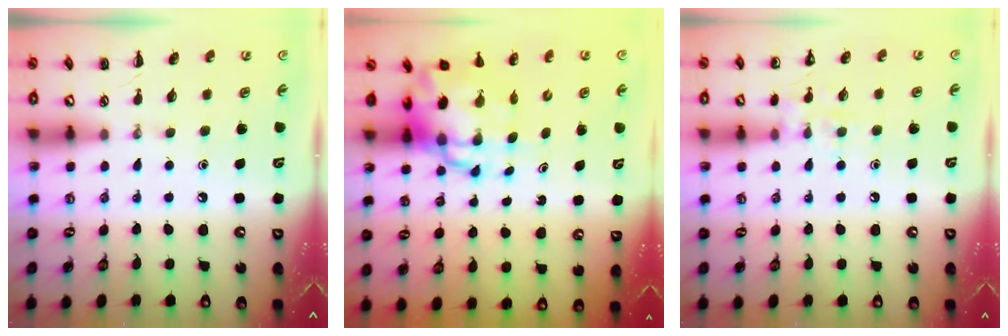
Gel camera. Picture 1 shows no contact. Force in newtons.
{"total": 11.1, "press": 10.8, "slide": 2.9}
{"total": 8.0, "press": 7.8, "slide": 1.4}